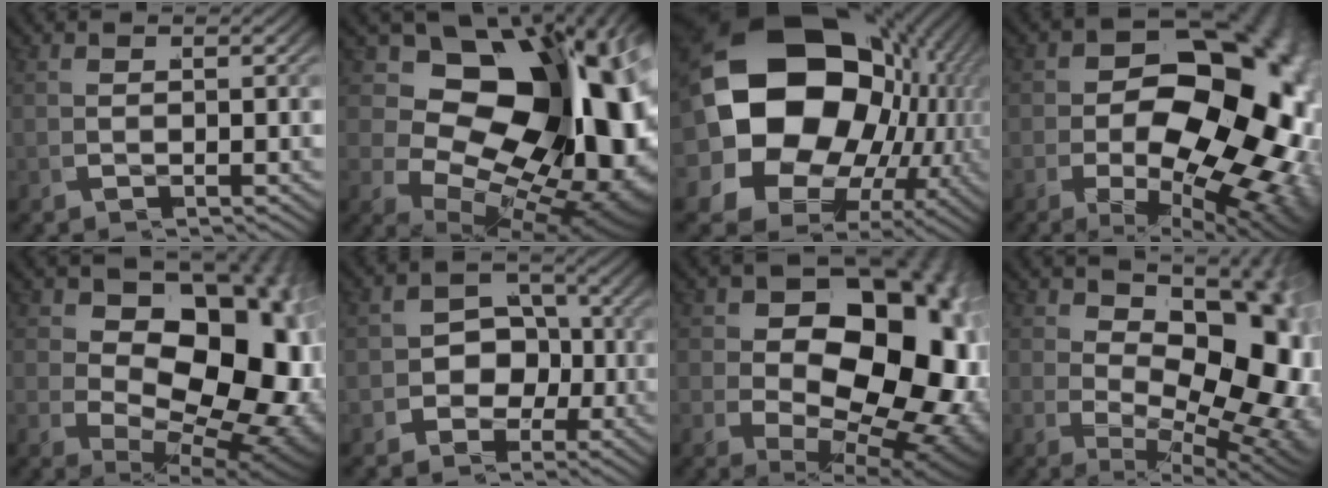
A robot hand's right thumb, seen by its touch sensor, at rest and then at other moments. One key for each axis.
{"total": 25.9, "fx": -0.1, "fy": 16.3, "fz": 20.1, "tx": -0.319, "ty": -0.061, "tz": 0.036}
{"total": 28.3, "fx": 1.3, "fy": 21.2, "fz": 18.7, "tx": -0.348, "ty": -0.048, "tz": 0.024}
{"total": 22.3, "fx": -1.5, "fy": 14.1, "fz": 17.2, "tx": -0.244, "ty": -0.051, "tz": 0.001}
{"total": 19.2, "fx": 1.0, "fy": 12.5, "fz": 14.6, "tx": -0.227, "ty": -0.067, "tz": 0.051}
{"total": 6.3, "fx": -1.0, "fy": 5.5, "fz": 2.7, "tx": -0.053, "ty": -0.016, "tz": -0.014}
{"total": 21.7, "fx": 0.5, "fy": 14.2, "fz": 16.4, "tx": -0.250, "ty": -0.067, "tz": 0.044}
{"total": 13.1, "fx": 0.2, "fy": 7.4, "fz": 10.8, "tx": -0.164, "ty": -0.052, "tz": 0.039}